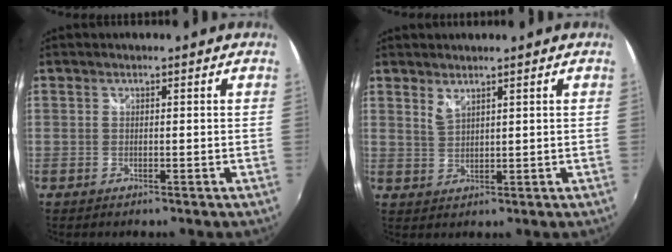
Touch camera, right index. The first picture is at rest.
{"total": 2.0, "force": [1.7, 0.4, 1.0], "torque": [-0.018, 0.000, 0.031]}